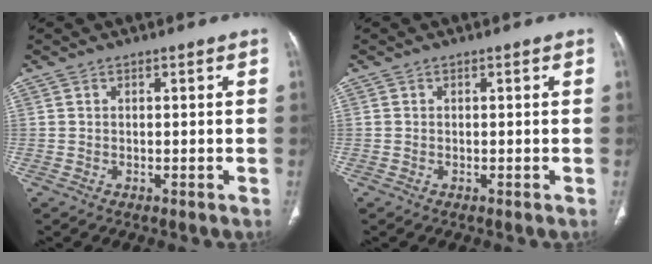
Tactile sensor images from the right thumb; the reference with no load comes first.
{"total": 0.0}